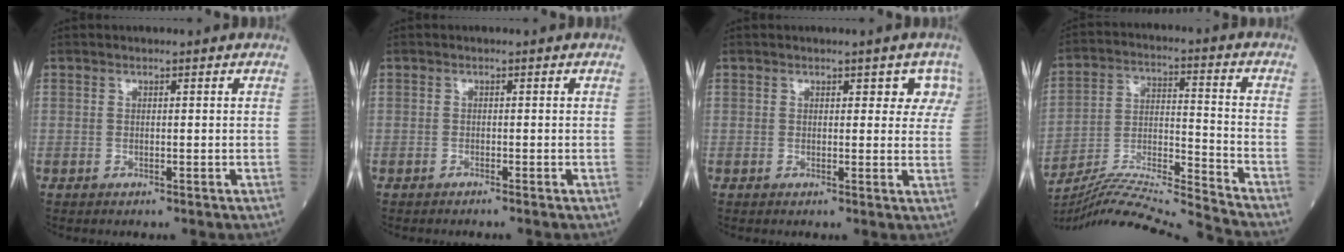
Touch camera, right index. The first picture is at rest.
{"total": 0.7, "force": [-0.6, -0.2, 0.3], "torque": [-0.005, 0.002, -0.012]}
{"total": 3.6, "force": [1.9, 2.2, 2.2], "torque": [0.000, 0.006, 0.015]}
{"total": 16.9, "force": [-16.1, -2.6, 4.4], "torque": [-0.076, 0.010, -0.277]}